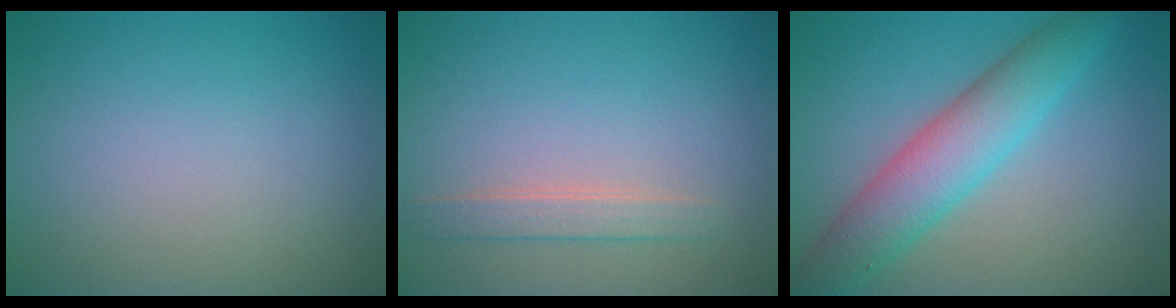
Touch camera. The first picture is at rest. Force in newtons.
{"total": 1.9, "press": 1.9, "slide": 0.3}
{"total": 6.1, "press": 6.1, "slide": 0.1}